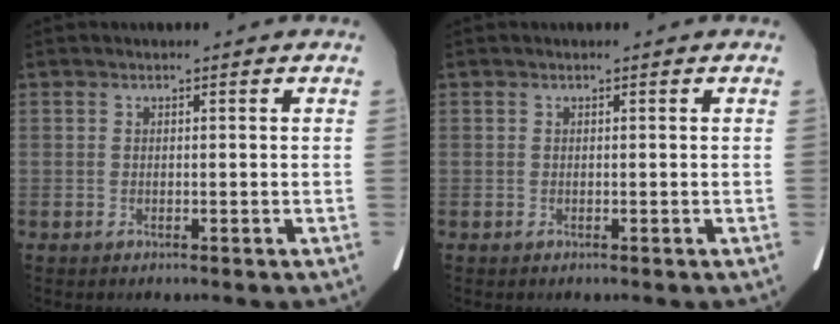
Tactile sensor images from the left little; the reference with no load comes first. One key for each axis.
{"total": 0.0}